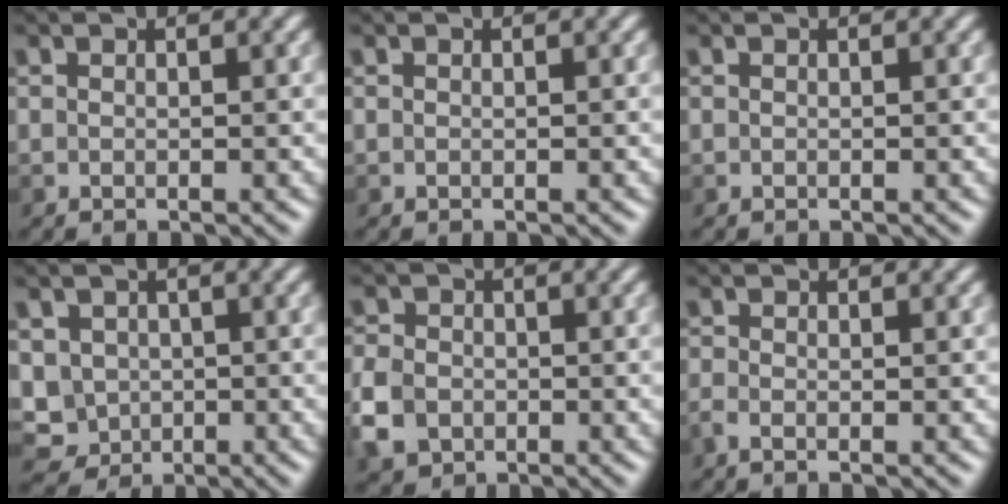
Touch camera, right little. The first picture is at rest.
{"total": 0.0}
{"total": 0.0}
{"total": 5.1, "force": [0.3, 4.7, 1.9], "torque": [-0.038, 0.024, -0.014]}
{"total": 4.9, "force": [-1.8, 3.8, 2.5], "torque": [-0.057, -0.007, -0.041]}
{"total": 0.8, "force": [-0.5, 0.2, 0.6], "torque": [-0.016, 0.006, -0.012]}